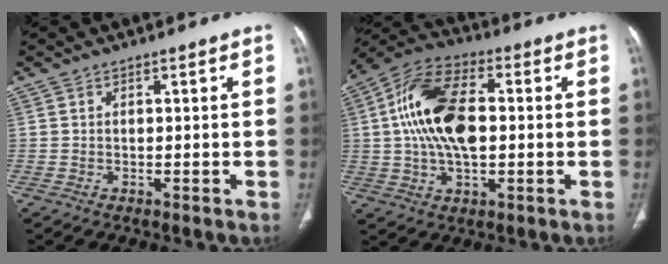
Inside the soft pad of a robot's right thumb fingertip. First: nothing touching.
{"total": 16.4, "force": [1.3, 8.7, 13.9], "torque": [-0.266, 0.021, 0.018]}